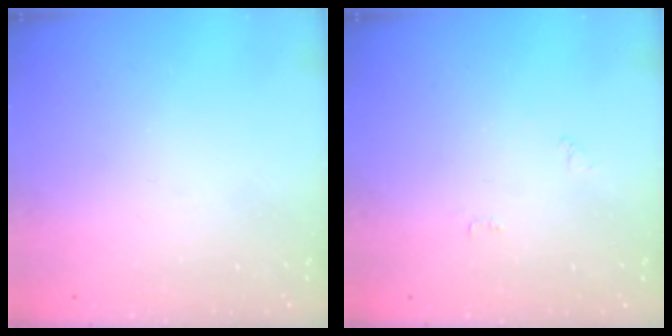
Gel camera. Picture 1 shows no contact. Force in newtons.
{"total": 2.5, "press": 2.5, "slide": 0.4}